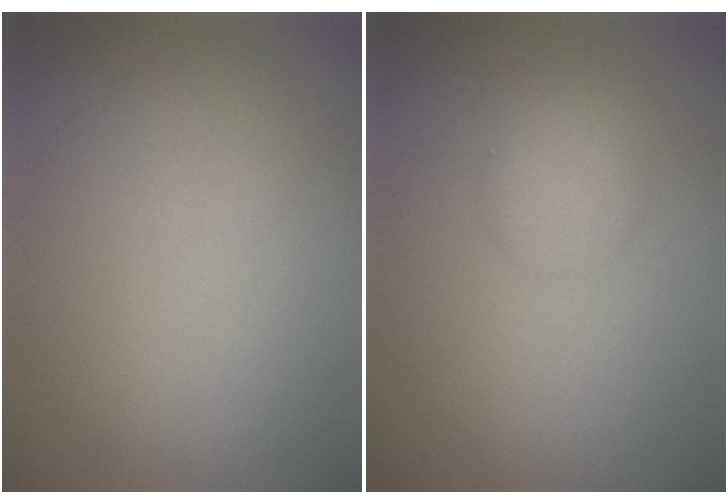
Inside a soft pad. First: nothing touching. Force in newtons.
{"total": 2.3, "press": 2.3, "slide": 0.0}